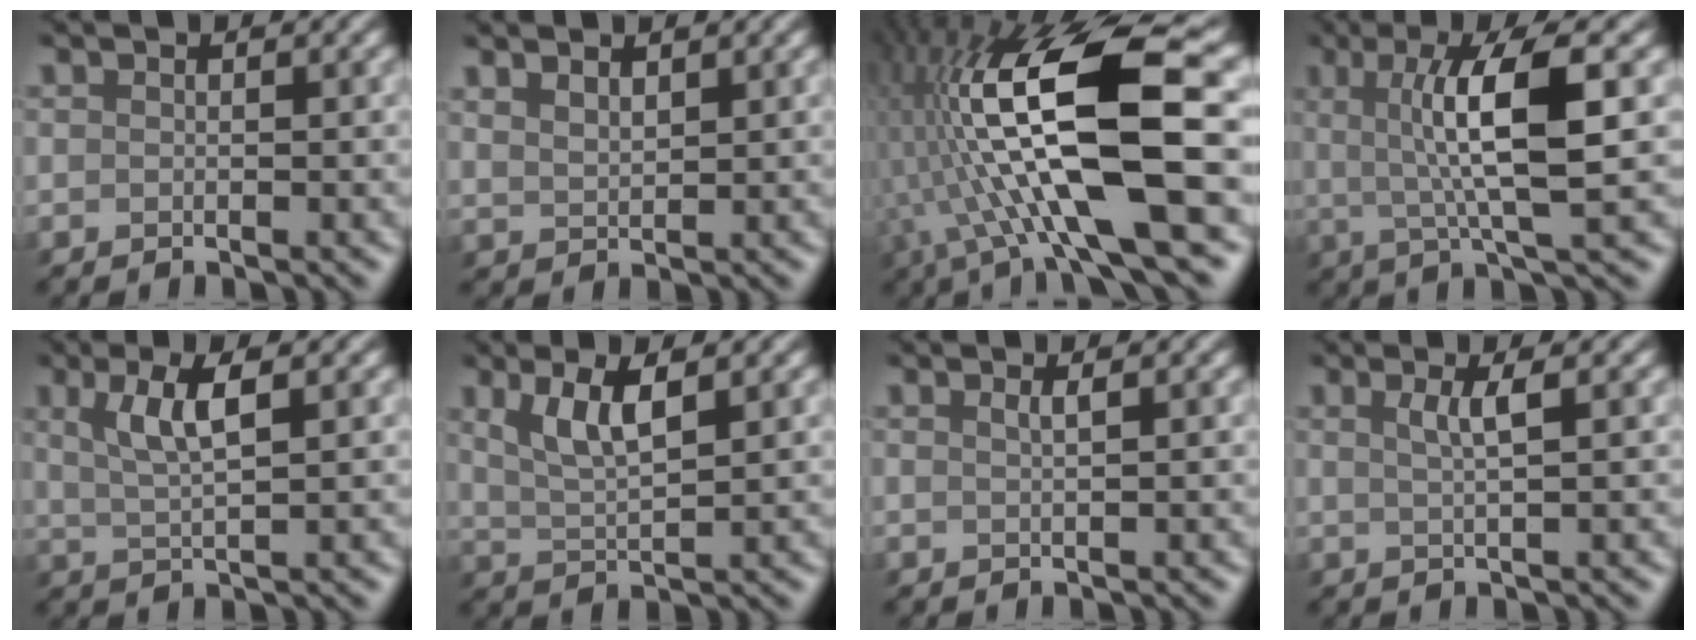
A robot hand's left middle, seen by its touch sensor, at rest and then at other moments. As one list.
[{"total": 1.6, "force": [1.6, 0.3, 0.0], "torque": [-0.004, 0.004, 0.035]}, {"total": 15.3, "force": [-0.8, 5.2, 14.3], "torque": [-0.267, 0.017, -0.016]}, {"total": 7.1, "force": [1.4, 1.3, 6.8], "torque": [-0.107, 0.014, 0.023]}, {"total": 3.2, "force": [1.6, 0.6, 2.7], "torque": [-0.049, 0.008, 0.030]}, {"total": 3.3, "force": [1.9, 0.7, 2.5], "torque": [-0.051, 0.005, 0.039]}, {"total": 0.6, "force": [0.4, 0.0, 0.5], "torque": [-0.003, 0.005, 0.008]}, {"total": 1.7, "force": [0.7, 0.3, 1.5], "torque": [-0.023, 0.006, 0.009]}]